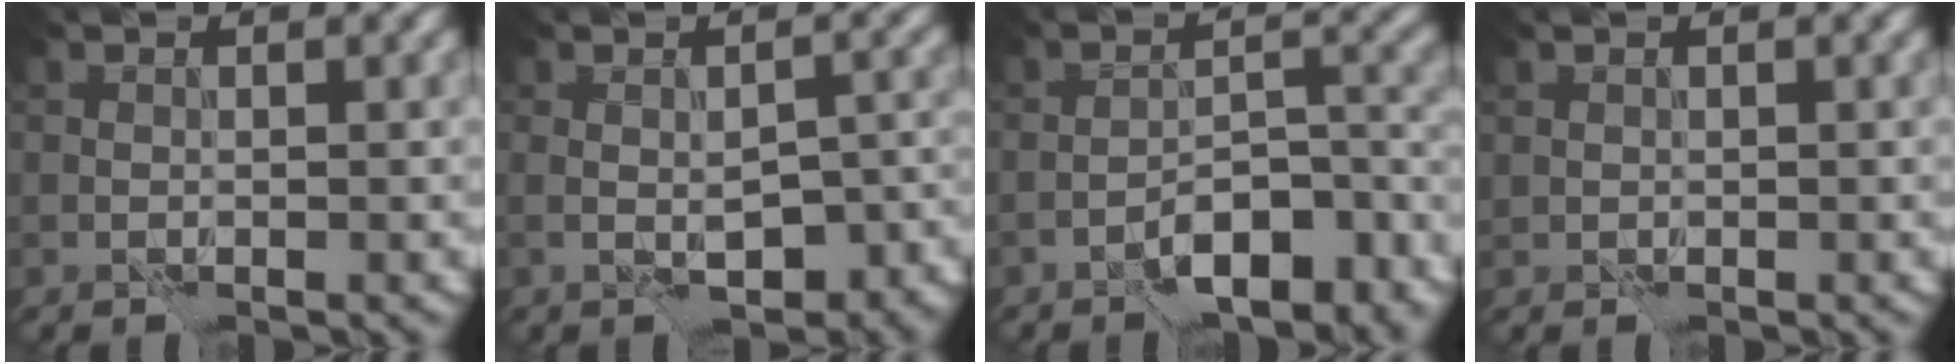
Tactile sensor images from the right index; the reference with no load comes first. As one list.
[{"total": 6.2, "force": [-1.9, 2.8, 5.1], "torque": [-0.075, -0.008, -0.015]}, {"total": 7.8, "force": [-5.2, 2.7, 5.0], "torque": [-0.065, 0.008, -0.089]}, {"total": 0.0}]